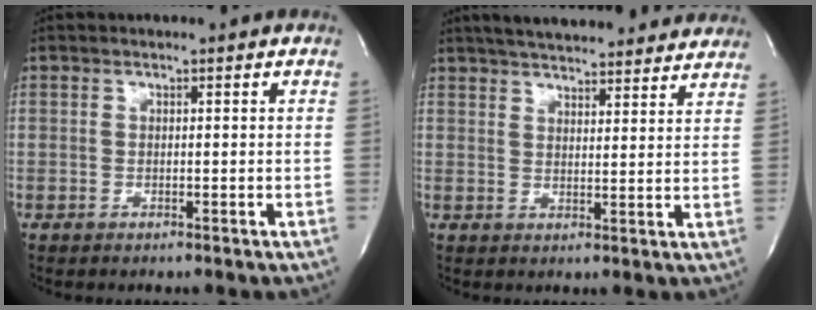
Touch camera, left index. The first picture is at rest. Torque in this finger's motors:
{"motor_torque": [0.15, -0.40, 0.30, 0.16]}